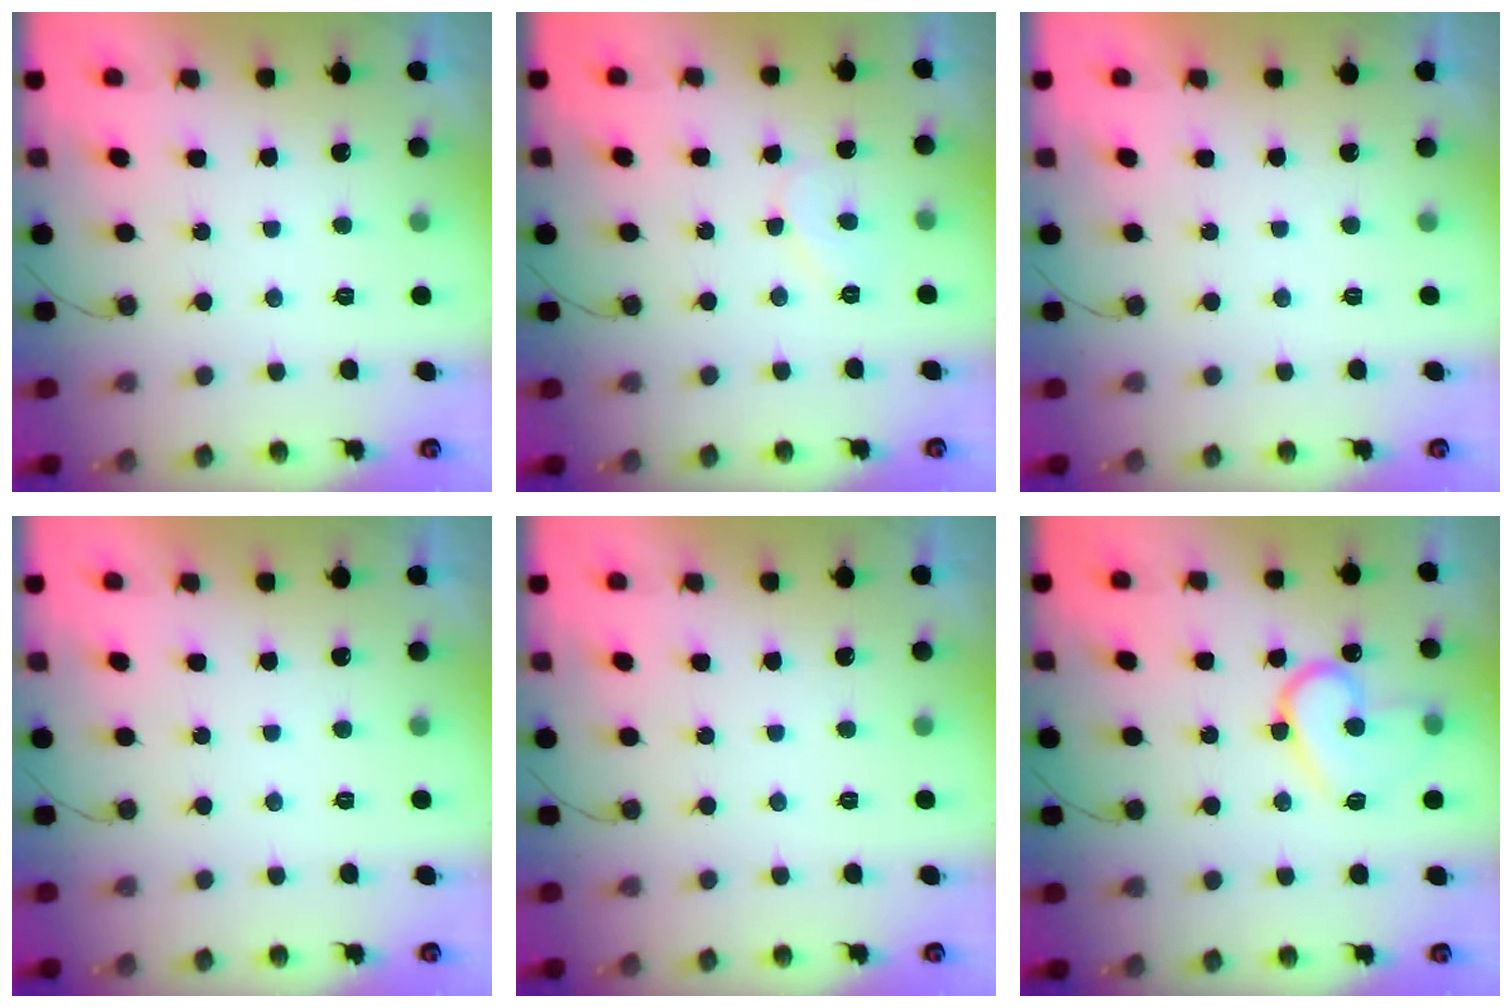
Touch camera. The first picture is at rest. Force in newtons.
{"total": 5.2, "press": 5.1, "slide": 0.6}
{"total": 1.8, "press": 1.8, "slide": 0.0}
{"total": 1.7, "press": 1.7, "slide": 0.1}
{"total": 0.0}
{"total": 14.5, "press": 14.4, "slide": 1.6}